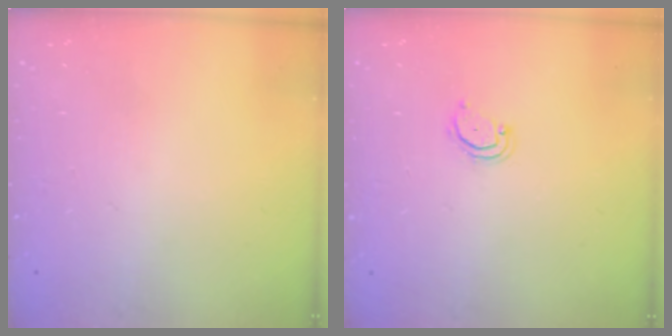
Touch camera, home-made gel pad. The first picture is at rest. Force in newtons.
{"total": 3.3, "press": 3.3, "slide": 0.2}